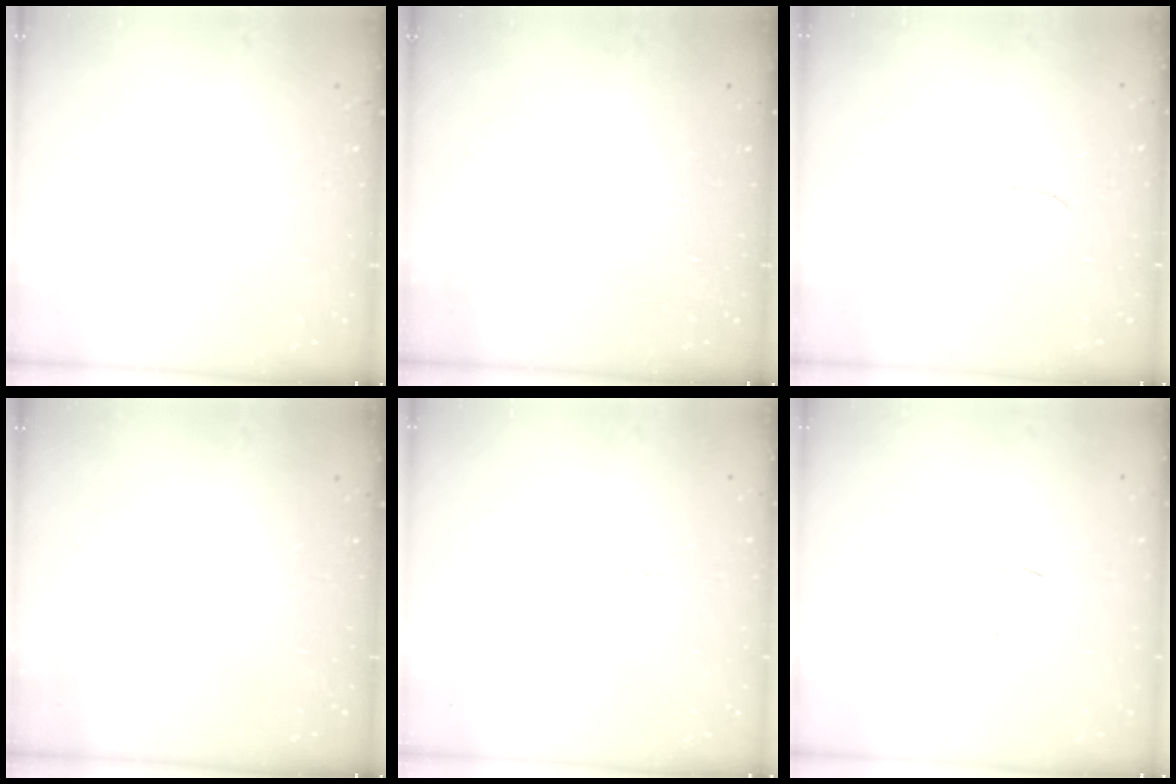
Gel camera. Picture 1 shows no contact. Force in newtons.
{"total": 0.0}
{"total": 4.2, "press": 4.2, "slide": 0.4}
{"total": 0.0}
{"total": 2.3, "press": 2.3, "slide": 0.1}
{"total": 3.6, "press": 3.6, "slide": 0.3}